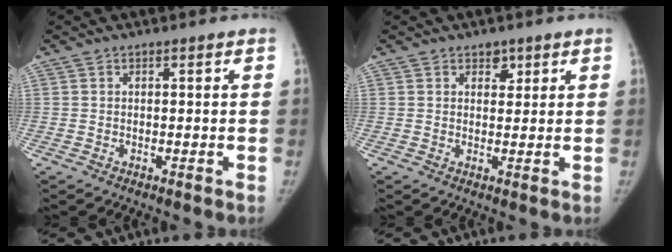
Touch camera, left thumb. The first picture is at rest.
{"total": 2.8, "force": [1.7, 2.0, 1.1], "torque": [0.006, -0.009, 0.024]}